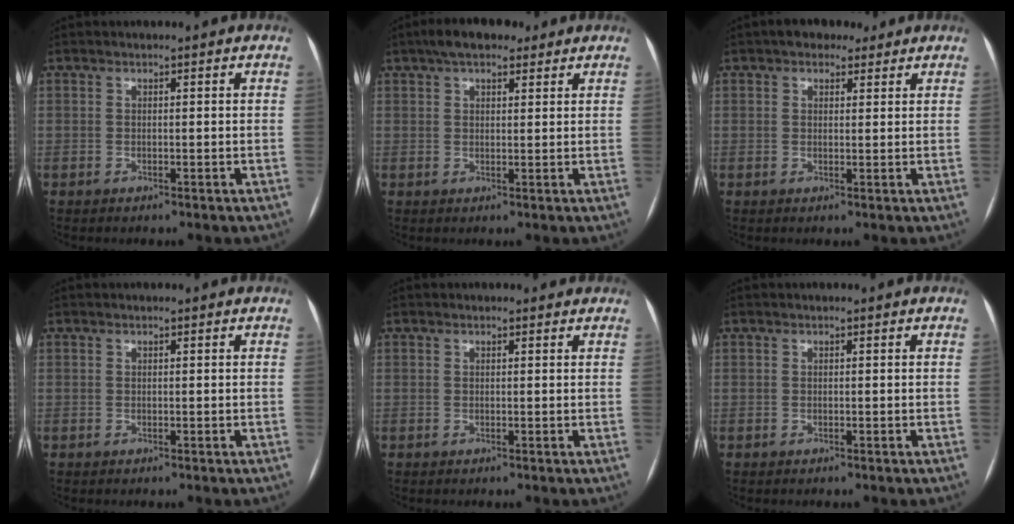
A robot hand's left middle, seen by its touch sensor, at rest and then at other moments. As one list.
[{"total": 7.0, "force": [4.9, 2.9, 4.2], "torque": [-0.071, 0.028, 0.078]}, {"total": 4.3, "force": [3.0, 2.4, 1.8], "torque": [-0.024, 0.017, 0.047]}, {"total": 0.0}, {"total": 1.4, "force": [1.2, 0.6, 0.4], "torque": [-0.009, 0.012, 0.012]}, {"total": 0.0}]